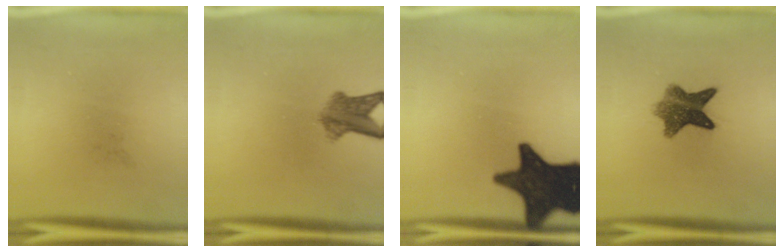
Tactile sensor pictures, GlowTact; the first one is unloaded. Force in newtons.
{"total": 5.1}
{"total": 18.5}
{"total": 8.0}